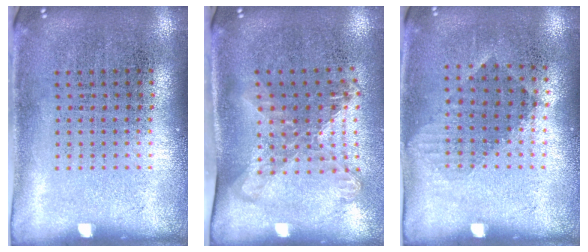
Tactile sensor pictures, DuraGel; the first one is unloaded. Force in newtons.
{"total": 1.7, "press": 1.3, "slide": 1.0}
{"total": 0.9, "press": 0.7, "slide": 0.6}